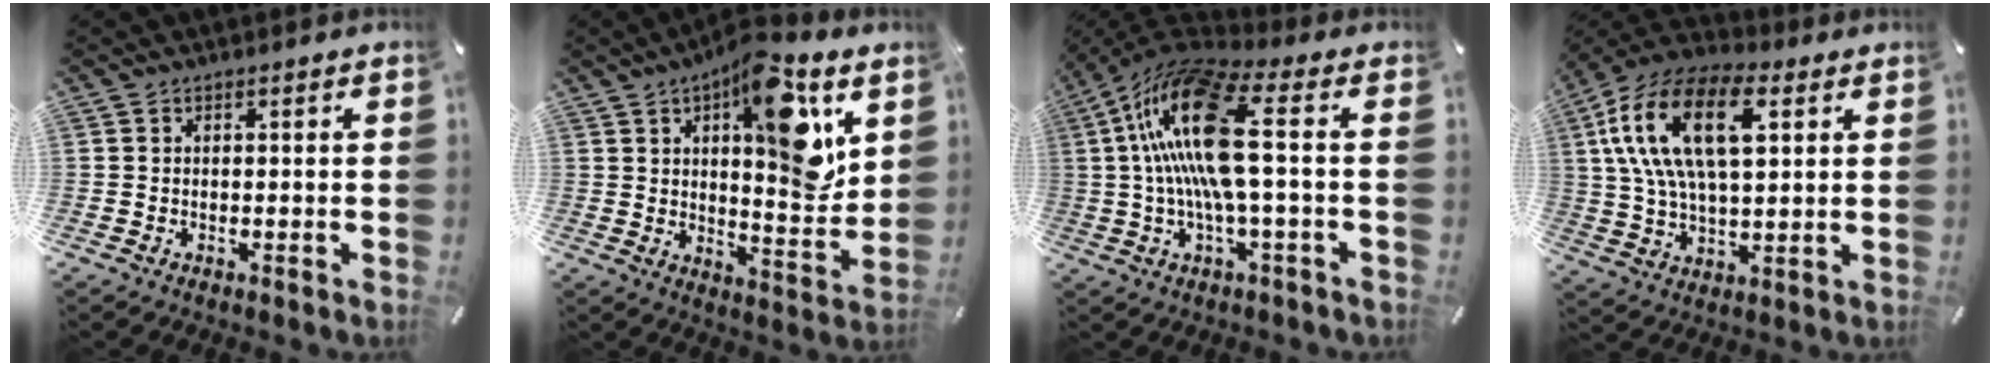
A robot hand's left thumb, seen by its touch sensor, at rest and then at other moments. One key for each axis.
{"total": 17.2, "fx": 7.7, "fy": 6.4, "fz": 14.1, "tx": -0.183, "ty": -0.043, "tz": 0.117}
{"total": 19.5, "fx": 2.2, "fy": 5.2, "fz": 18.7, "tx": -0.397, "ty": -0.015, "tz": 0.023}
{"total": 19.6, "fx": 6.9, "fy": 10.3, "fz": 15.2, "tx": -0.326, "ty": -0.005, "tz": 0.111}